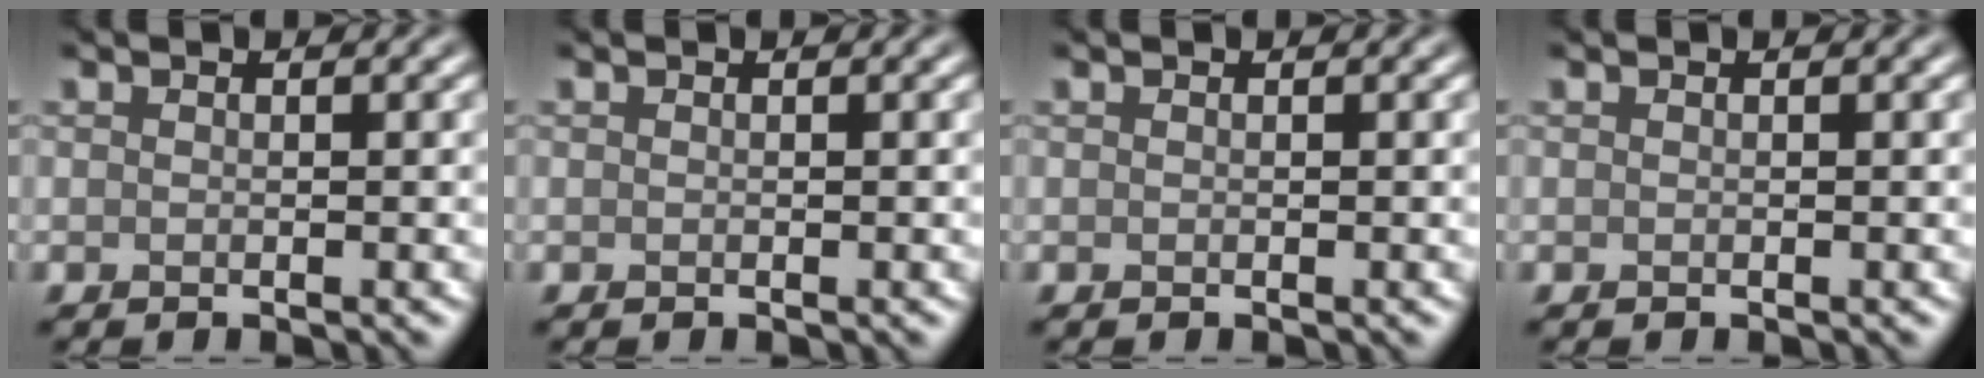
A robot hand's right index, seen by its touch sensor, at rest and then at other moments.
{"total": 0.0}
{"total": 0.0}
{"total": 0.0}